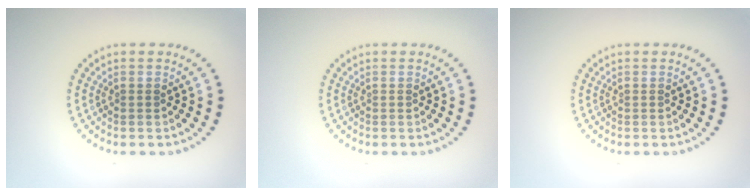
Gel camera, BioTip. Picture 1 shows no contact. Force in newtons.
{"total": 0.0}
{"total": 0.0}